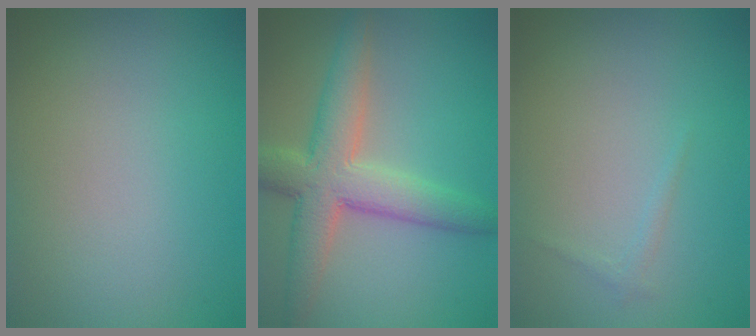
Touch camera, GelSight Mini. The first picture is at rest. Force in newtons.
{"total": 6.6, "press": 6.5, "slide": 0.5}
{"total": 0.6, "press": 0.6, "slide": 0.0}